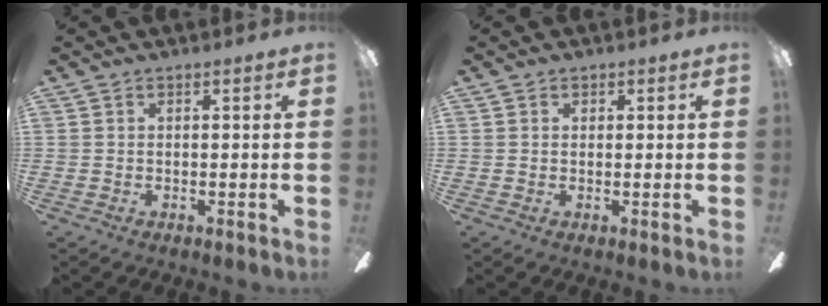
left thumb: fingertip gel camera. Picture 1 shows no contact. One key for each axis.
{"total": 0.7, "fx": 0.4, "fy": 0.6, "fz": 0.2, "tx": 0.004, "ty": -0.001, "tz": 0.006}